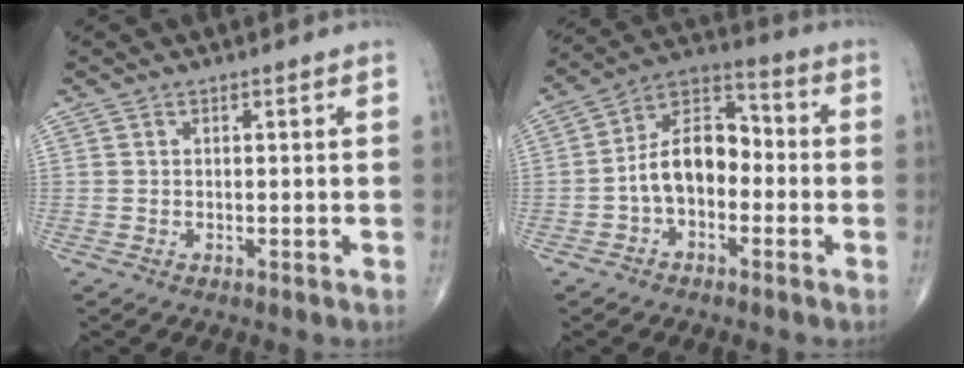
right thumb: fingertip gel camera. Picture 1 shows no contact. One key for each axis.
{"total": 11.6, "fx": -2.1, "fy": 7.4, "fz": 8.7, "tx": -0.129, "ty": 0.046, "tz": -0.051}